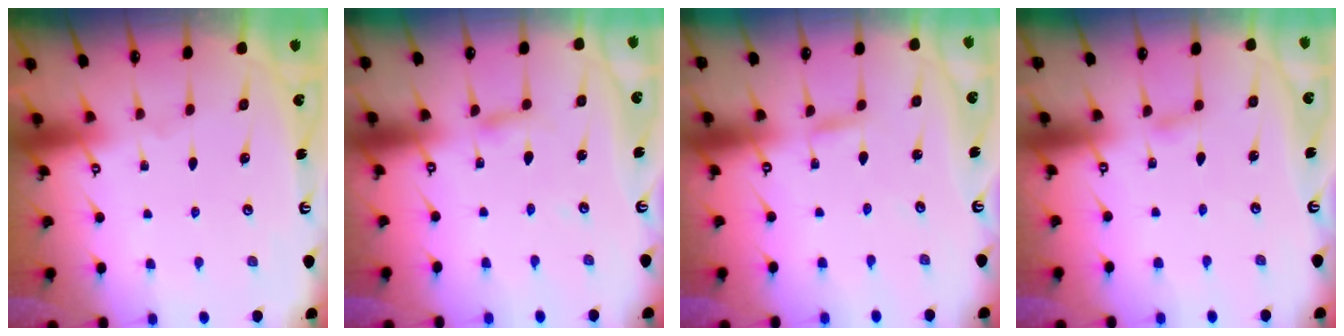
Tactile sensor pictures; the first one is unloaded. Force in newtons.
{"total": 2.4, "press": 2.4, "slide": 0.2}
{"total": 2.4, "press": 2.4, "slide": 0.2}
{"total": 2.8, "press": 2.8, "slide": 0.3}